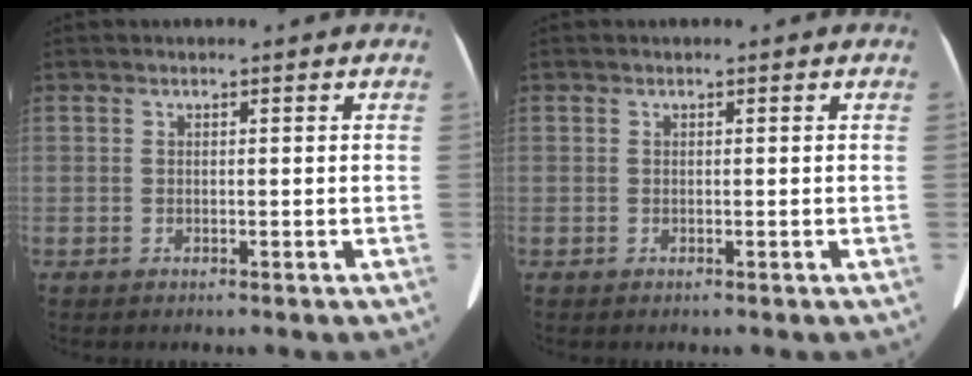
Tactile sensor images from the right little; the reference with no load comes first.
{"total": 0.0}